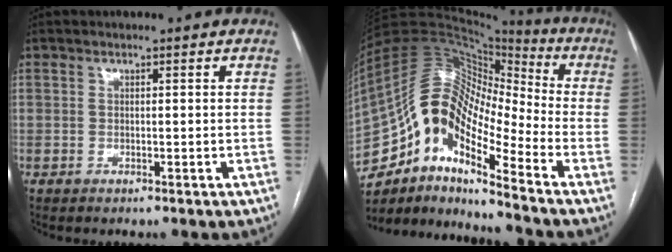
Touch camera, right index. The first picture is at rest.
{"total": 16.8, "force": [-9.6, 5.5, 12.6], "torque": [-0.233, 0.048, -0.170]}